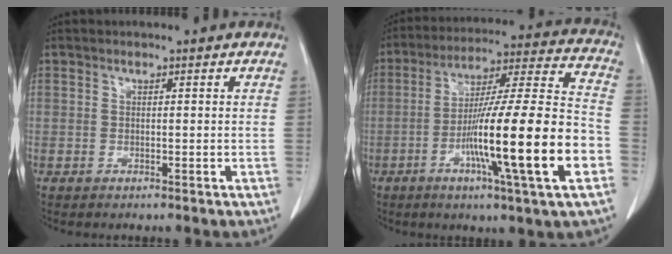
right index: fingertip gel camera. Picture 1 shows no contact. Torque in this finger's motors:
{"motor_torque": [2.14, 0.00, 1.05, 0.21]}